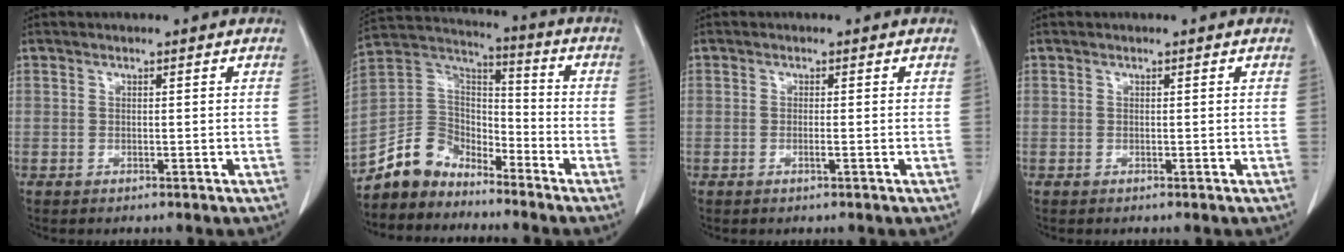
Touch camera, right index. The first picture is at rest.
{"total": 9.9, "force": [-8.2, 5.3, 1.5], "torque": [-0.042, 0.045, -0.160]}
{"total": 1.0, "force": [-0.5, -0.1, 0.9], "torque": [-0.017, 0.000, -0.008]}
{"total": 0.0}